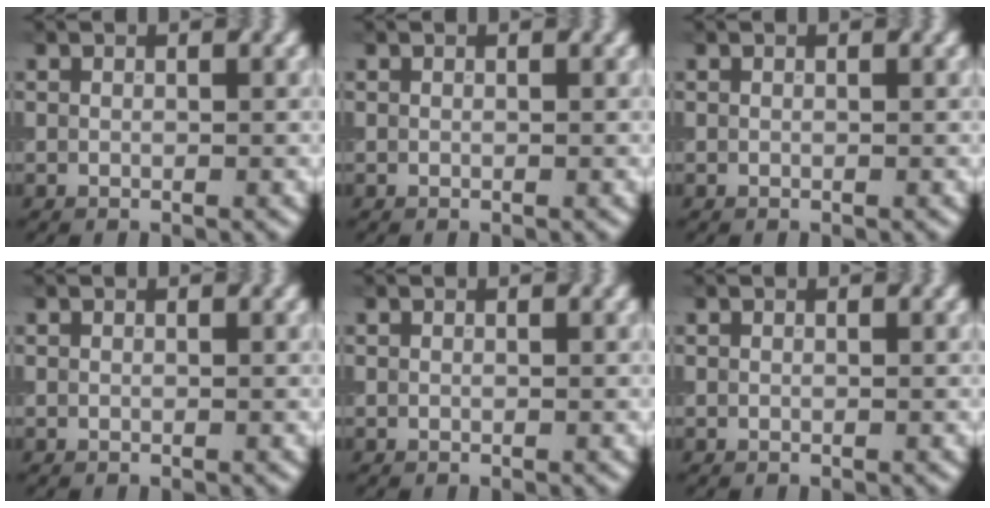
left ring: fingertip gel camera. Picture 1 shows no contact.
{"total": 0.0}
{"total": 0.0}
{"total": 0.0}
{"total": 0.0}
{"total": 0.0}